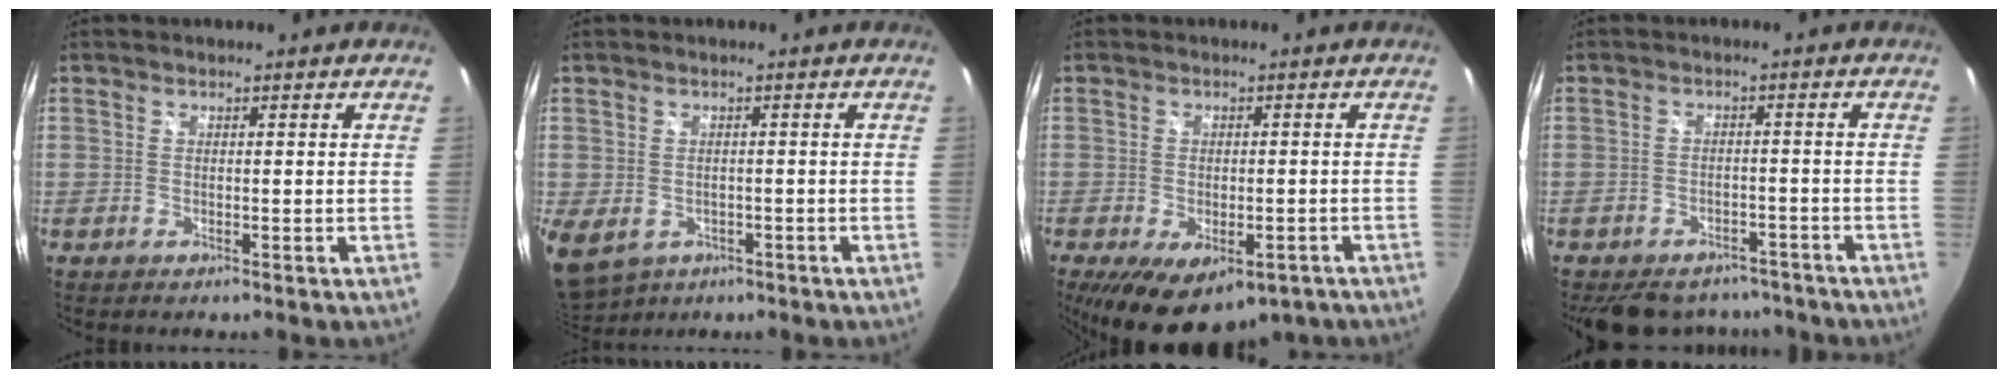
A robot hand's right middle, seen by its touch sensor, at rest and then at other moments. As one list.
[{"total": 8.5, "force": [-3.3, 6.2, 4.7], "torque": [-0.101, -0.031, -0.042]}, {"total": 14.8, "force": [-8.6, 7.6, 9.3], "torque": [-0.178, -0.034, -0.110]}, {"total": 12.9, "force": [-10.3, 6.3, 4.3], "torque": [-0.102, 0.012, -0.131]}]